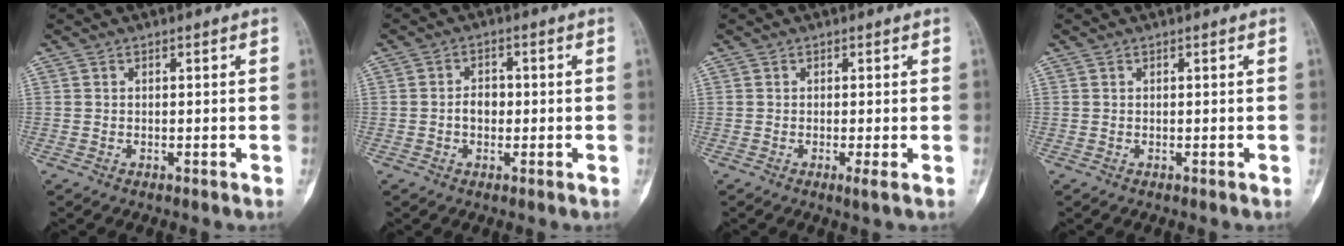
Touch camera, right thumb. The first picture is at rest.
{"total": 3.2, "force": [-0.4, 2.4, 2.1], "torque": [-0.019, 0.010, -0.014]}
{"total": 1.1, "force": [-0.2, -0.1, 1.1], "torque": [-0.026, -0.006, -0.006]}
{"total": 0.0}